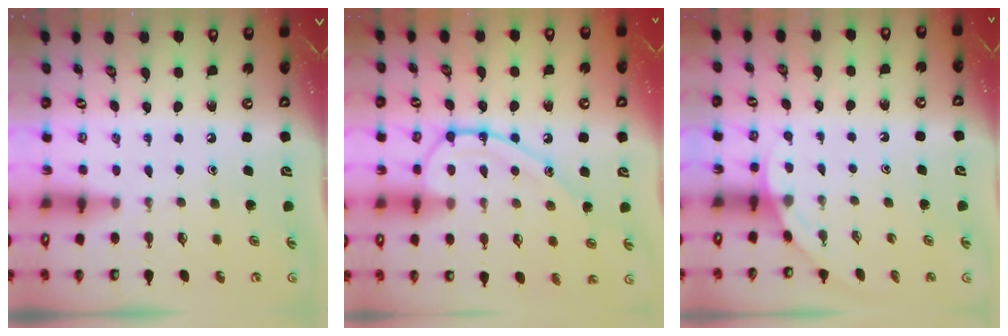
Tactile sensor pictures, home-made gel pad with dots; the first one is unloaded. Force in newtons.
{"total": 11.3, "press": 11.3, "slide": 0.5}
{"total": 2.0, "press": 2.0, "slide": 0.0}